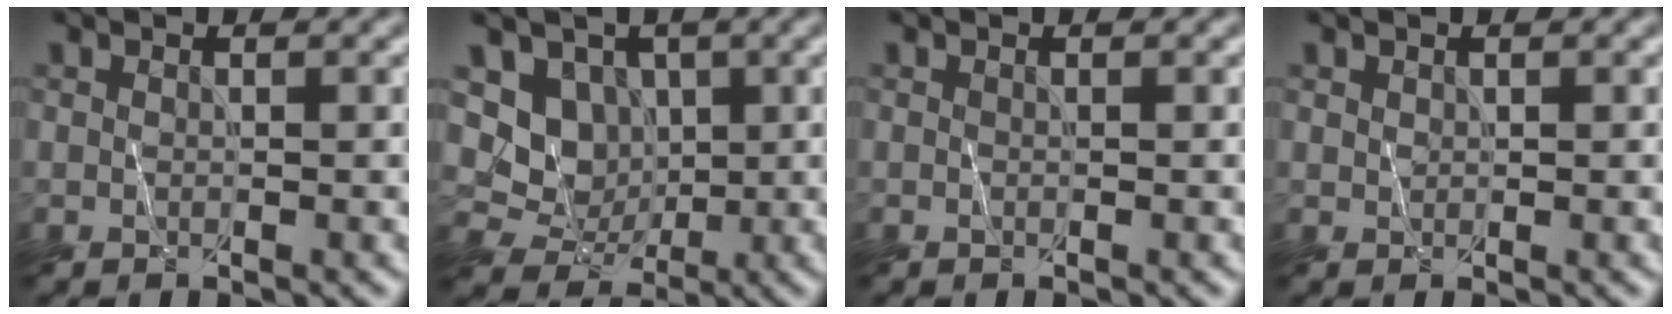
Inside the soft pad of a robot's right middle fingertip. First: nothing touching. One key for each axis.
{"total": 3.3, "fx": 1.1, "fy": 3.1, "fz": 0.6, "tx": -0.005, "ty": -0.007, "tz": 0.008}
{"total": 0.0}
{"total": 0.6, "fx": 0.5, "fy": 0.3, "fz": -0.2, "tx": 0.005, "ty": 0.002, "tz": 0.010}